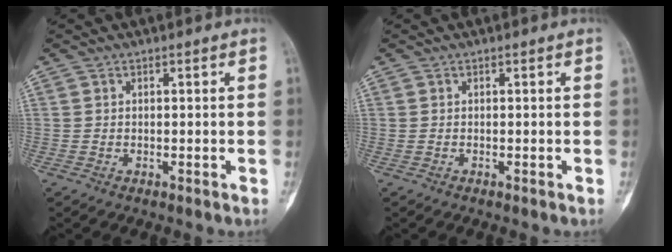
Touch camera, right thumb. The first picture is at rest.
{"total": 0.0}